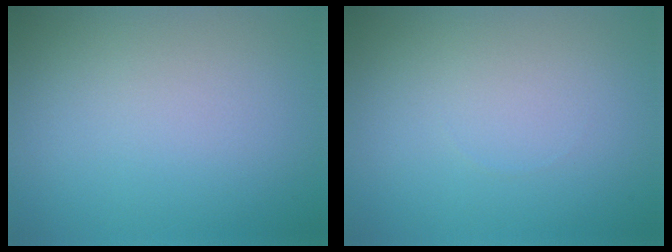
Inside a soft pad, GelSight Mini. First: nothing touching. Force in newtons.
{"total": 0.0}